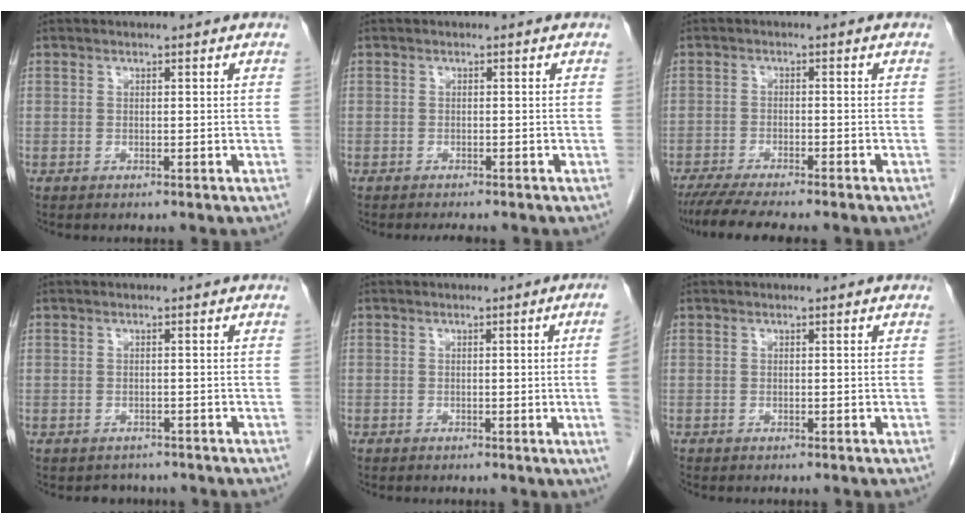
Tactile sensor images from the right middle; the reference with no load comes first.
{"total": 2.0, "force": [-1.8, 0.2, 0.9], "torque": [-0.014, -0.006, -0.021]}
{"total": 8.9, "force": [-7.6, 0.6, 4.7], "torque": [-0.066, -0.017, -0.117]}
{"total": 2.2, "force": [-1.9, 1.1, -0.1], "torque": [-0.007, -0.002, -0.028]}
{"total": 4.9, "force": [-0.4, -1.8, 4.6], "torque": [-0.044, -0.006, -0.005]}
{"total": 0.0}